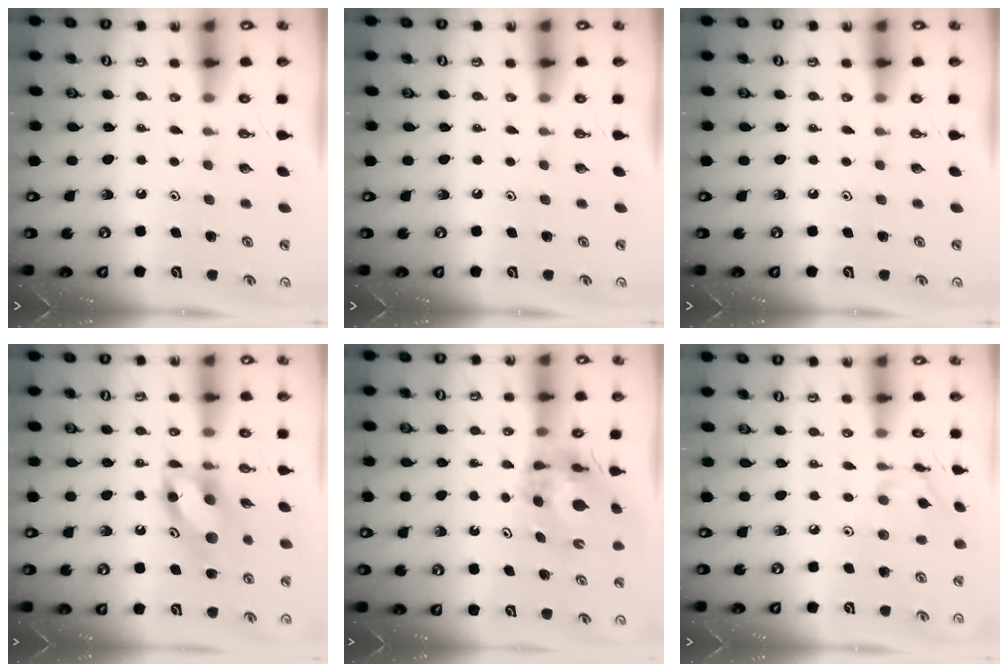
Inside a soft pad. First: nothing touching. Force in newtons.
{"total": 0.0}
{"total": 0.0}
{"total": 11.7, "press": 11.6, "slide": 1.3}
{"total": 10.4, "press": 10.3, "slide": 1.1}
{"total": 6.0, "press": 5.9, "slide": 0.6}